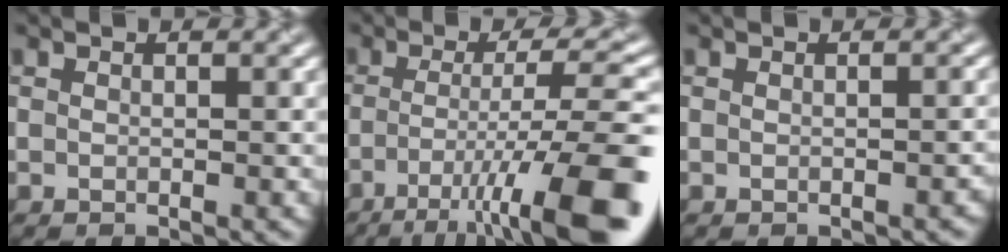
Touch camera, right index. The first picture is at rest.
{"total": 11.9, "force": [-5.5, 2.4, 10.3], "torque": [-0.151, -0.001, -0.080]}
{"total": 0.9, "force": [-0.2, 0.4, 0.7], "torque": [0.003, 0.011, -0.003]}